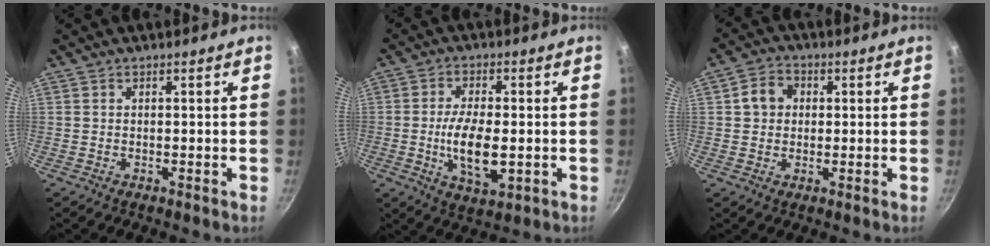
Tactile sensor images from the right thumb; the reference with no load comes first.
{"total": 9.7, "force": [-1.4, 4.4, 8.5], "torque": [-0.147, -0.007, -0.022]}
{"total": 5.2, "force": [0.9, 4.5, 2.6], "torque": [-0.031, 0.009, 0.010]}